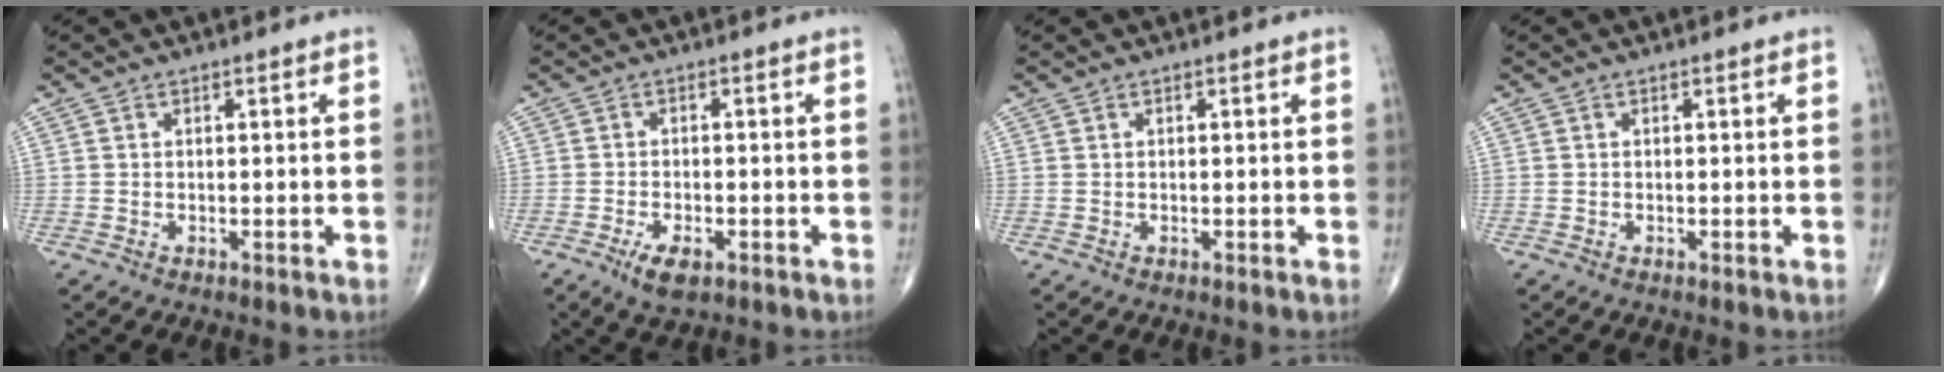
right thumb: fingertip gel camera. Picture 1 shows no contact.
{"total": 4.6, "force": [-2.3, 2.0, 3.4], "torque": [-0.062, 0.000, -0.037]}
{"total": 0.0}
{"total": 0.0}